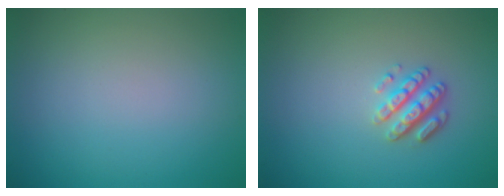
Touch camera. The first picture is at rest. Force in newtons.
{"total": 2.8, "press": 2.5, "slide": 1.0}